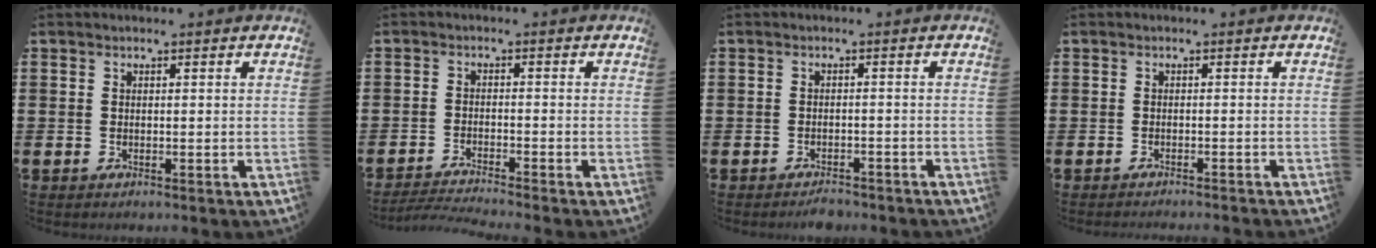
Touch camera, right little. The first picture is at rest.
{"total": 2.1, "force": [-1.9, -0.2, 0.8], "torque": [-0.011, 0.002, -0.038]}
{"total": 1.5, "force": [-1.5, 0.2, 0.1], "torque": [-0.007, 0.002, -0.031]}
{"total": 0.7, "force": [-0.7, -0.2, 0.0], "torque": [0.001, -0.001, -0.015]}